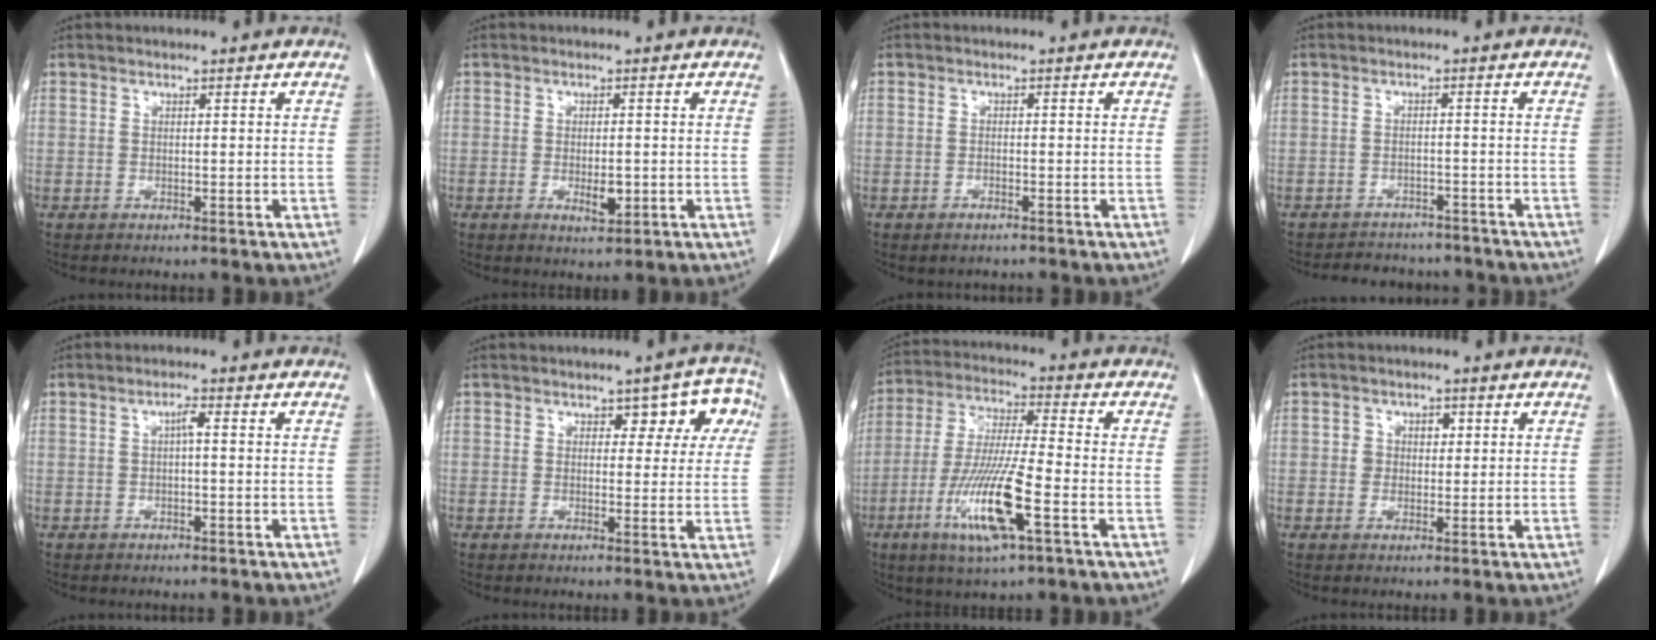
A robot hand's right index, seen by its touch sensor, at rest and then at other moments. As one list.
[{"total": 3.0, "force": [-0.7, 1.2, 2.7], "torque": [-0.045, -0.003, -0.005]}, {"total": 1.2, "force": [-0.9, 0.6, 0.5], "torque": [-0.011, 0.000, -0.006]}, {"total": 9.1, "force": [-8.2, 3.3, 1.7], "torque": [-0.022, 0.008, -0.098]}, {"total": 1.6, "force": [0.1, 0.2, 1.5], "torque": [-0.026, 0.005, 0.002]}, {"total": 6.1, "force": [2.3, 3.3, 4.5], "torque": [-0.032, 0.021, 0.024]}, {"total": 13.7, "force": [-5.2, 0.9, 12.6], "torque": [-0.256, -0.022, -0.096]}, {"total": 2.7, "force": [0.6, 2.3, 1.2], "torque": [-0.013, 0.005, 0.006]}]